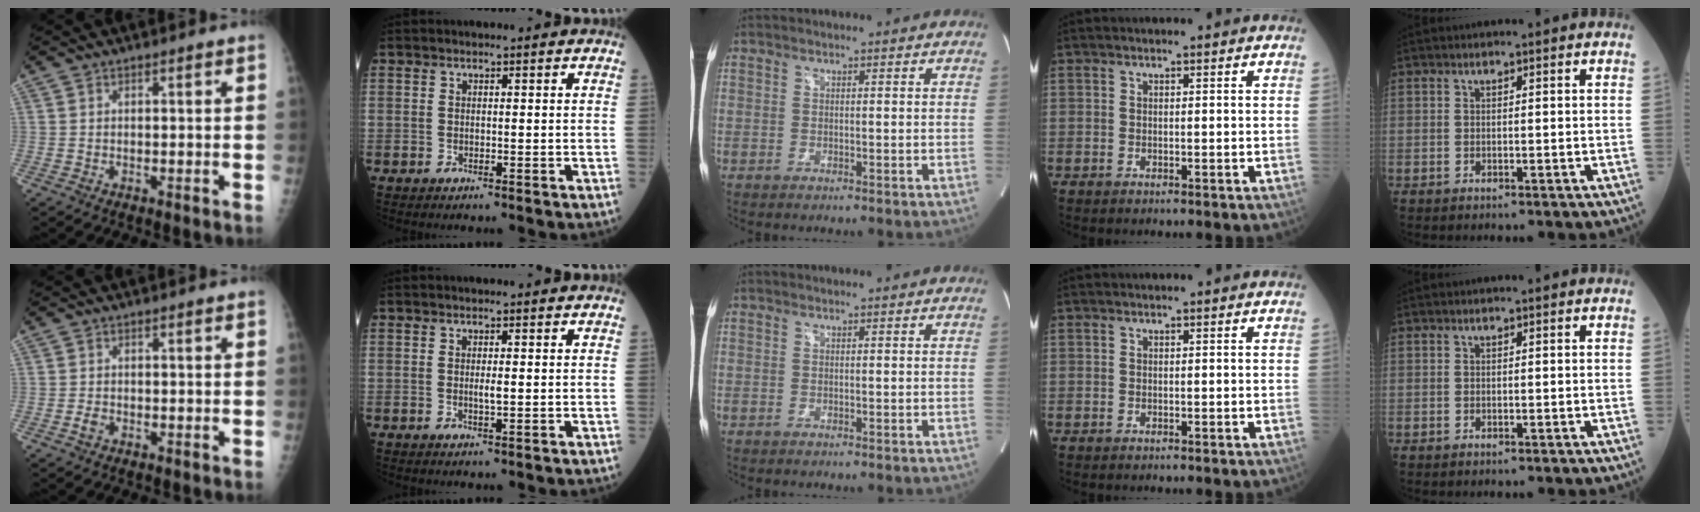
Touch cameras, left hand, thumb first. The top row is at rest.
{"thumb": {"total": 1.3, "force": [-0.7, 0.8, 0.7], "torque": [-0.013, 0.004, -0.014]}, "index": {"total": 1.1, "force": [0.2, 0.1, 1.1], "torque": [-0.027, -0.002, 0.002]}}